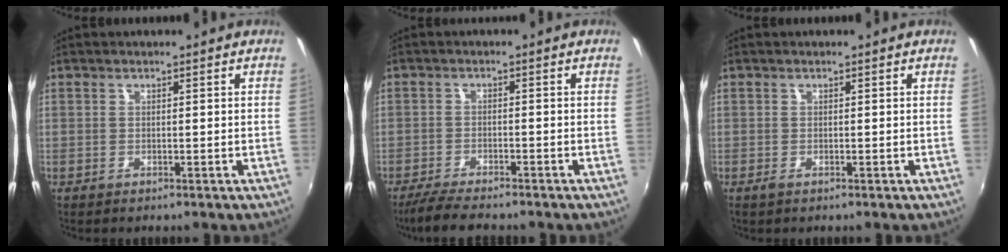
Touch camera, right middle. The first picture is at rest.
{"total": 6.4, "force": [-5.6, 0.9, 3.0], "torque": [-0.080, -0.018, -0.098]}
{"total": 0.5, "force": [-0.4, 0.2, 0.3], "torque": [-0.007, -0.002, -0.008]}